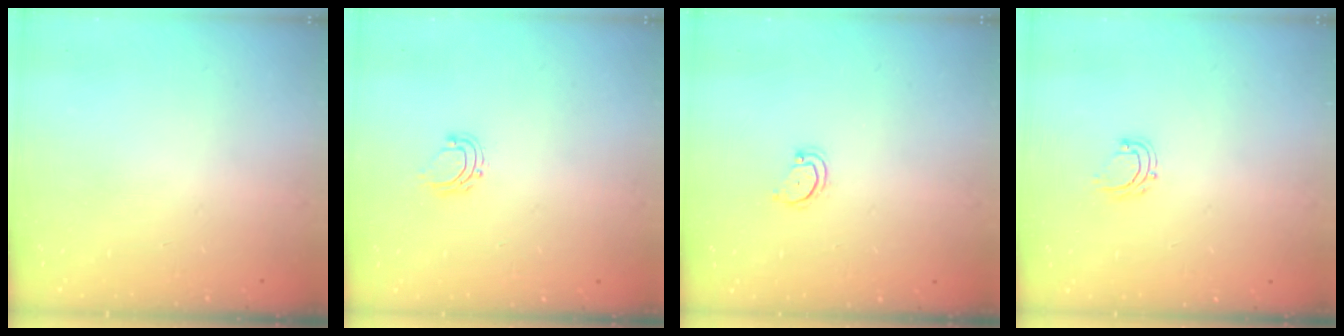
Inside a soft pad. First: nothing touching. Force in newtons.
{"total": 5.2, "press": 5.2, "slide": 0.4}
{"total": 2.8, "press": 2.8, "slide": 0.3}
{"total": 4.9, "press": 4.8, "slide": 0.4}